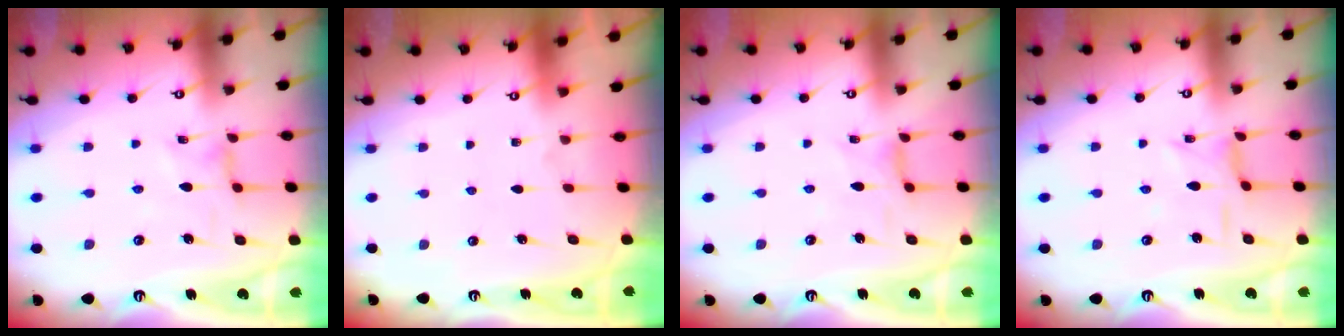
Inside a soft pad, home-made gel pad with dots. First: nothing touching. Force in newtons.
{"total": 0.0}
{"total": 1.2, "press": 1.1, "slide": 0.4}
{"total": 2.6, "press": 2.5, "slide": 0.5}